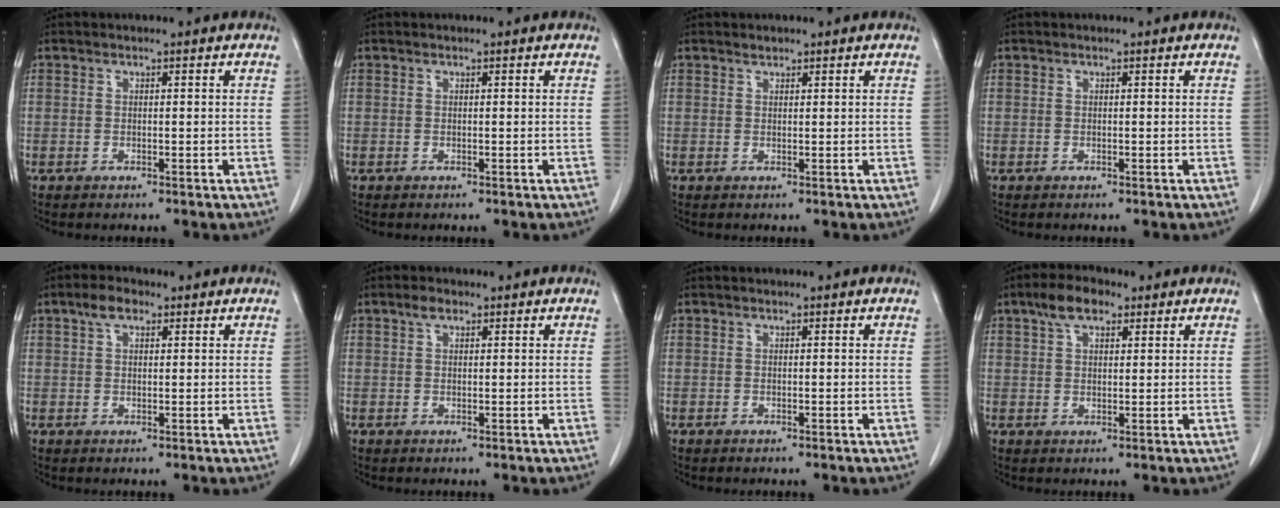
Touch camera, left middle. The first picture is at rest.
{"total": 0.0}
{"total": 0.6, "force": [0.6, 0.2, 0.1], "torque": [-0.007, -0.002, 0.011]}
{"total": 0.0}
{"total": 3.1, "force": [1.8, 1.5, 2.1], "torque": [-0.043, 0.011, 0.033]}
{"total": 1.7, "force": [1.0, 0.8, 1.1], "torque": [-0.022, 0.007, 0.018]}
{"total": 0.0}
{"total": 5.3, "force": [3.2, 2.3, 3.5], "torque": [-0.071, 0.017, 0.058]}